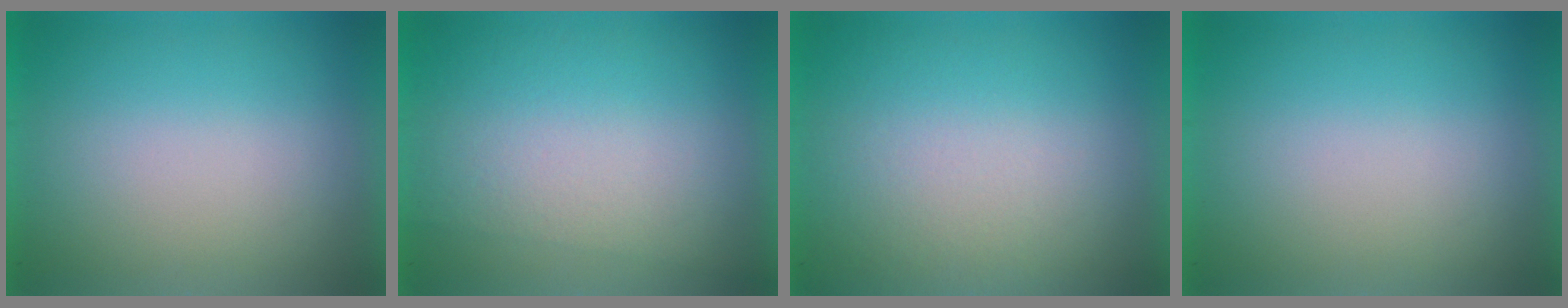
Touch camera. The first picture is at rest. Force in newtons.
{"total": 2.8}
{"total": 2.5}
{"total": 0.0}